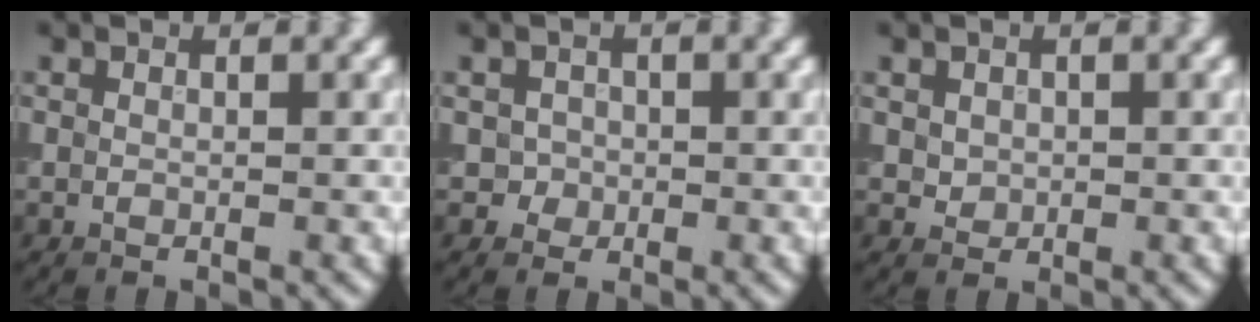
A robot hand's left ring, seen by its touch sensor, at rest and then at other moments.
{"total": 1.7, "force": [-0.1, 1.6, 0.5], "torque": [-0.003, -0.003, 0.003]}
{"total": 1.2, "force": [0.1, 1.0, 0.5], "torque": [-0.011, -0.003, 0.004]}